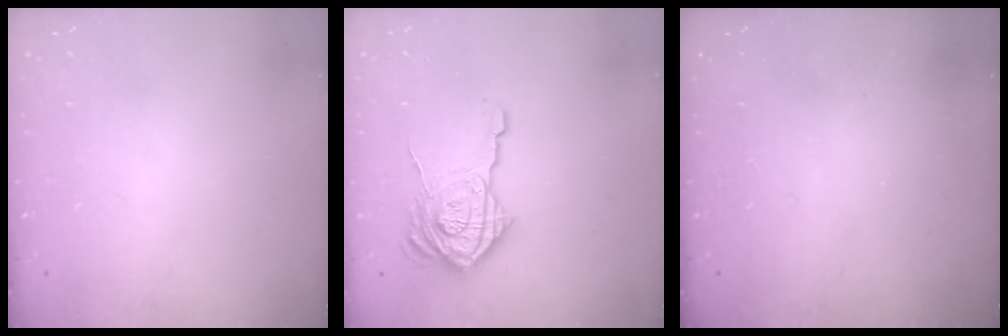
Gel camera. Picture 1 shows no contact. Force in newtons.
{"total": 17.6, "press": 17.5, "slide": 1.1}
{"total": 2.3, "press": 2.2, "slide": 0.8}